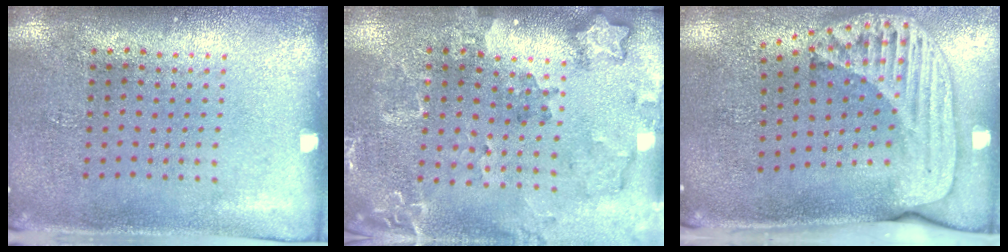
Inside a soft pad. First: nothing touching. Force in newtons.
{"total": 1.8, "press": 1.7, "slide": 0.4}
{"total": 2.4, "press": 1.7, "slide": 1.7}